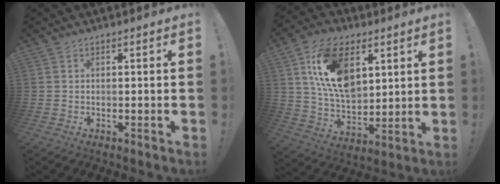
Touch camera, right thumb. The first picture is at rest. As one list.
[{"total": 18.3, "force": [7.5, 11.0, 12.5], "torque": [-0.235, -0.018, 0.137]}]